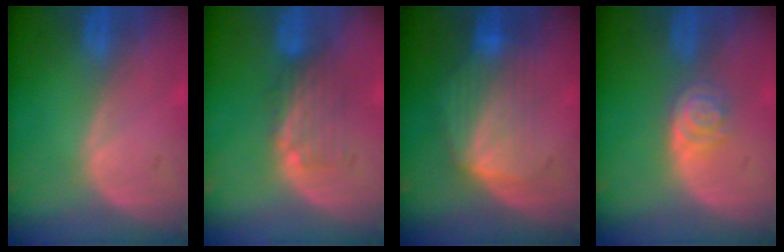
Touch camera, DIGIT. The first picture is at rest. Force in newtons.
{"total": 4.7, "press": 4.0, "slide": 2.5}
{"total": 7.3, "press": 7.2, "slide": 1.4}
{"total": 4.0, "press": 3.6, "slide": 1.9}